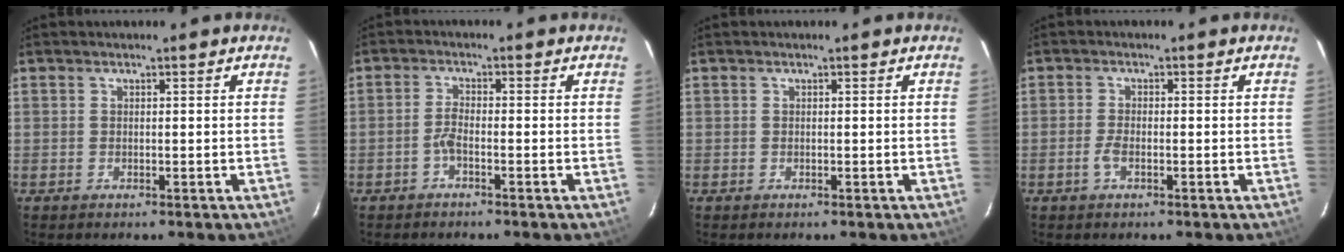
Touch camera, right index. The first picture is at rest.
{"total": 2.0, "force": [-1.2, 0.3, 1.5], "torque": [-0.039, 0.004, -0.027]}
{"total": 0.0}
{"total": 2.3, "force": [-0.9, 0.8, 1.9], "torque": [-0.047, -0.001, -0.019]}